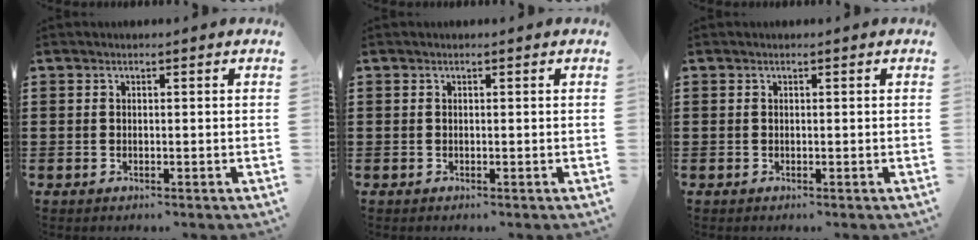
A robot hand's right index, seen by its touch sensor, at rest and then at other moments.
{"total": 0.0}
{"total": 0.0}